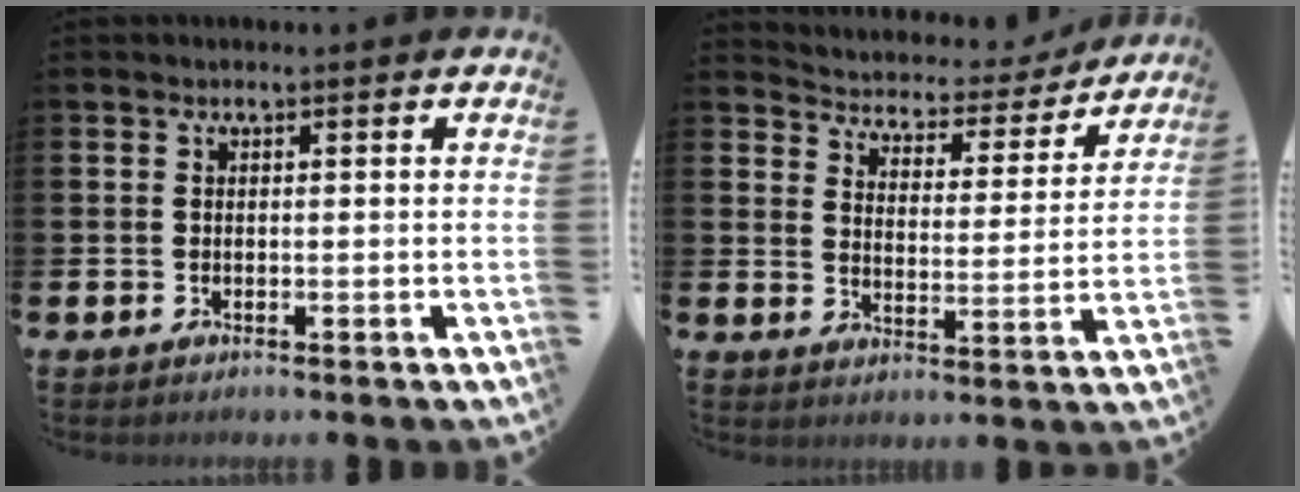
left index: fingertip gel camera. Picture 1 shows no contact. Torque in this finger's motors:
{"motor_torque": [1.02, -1.12, 0.08, 0.01]}